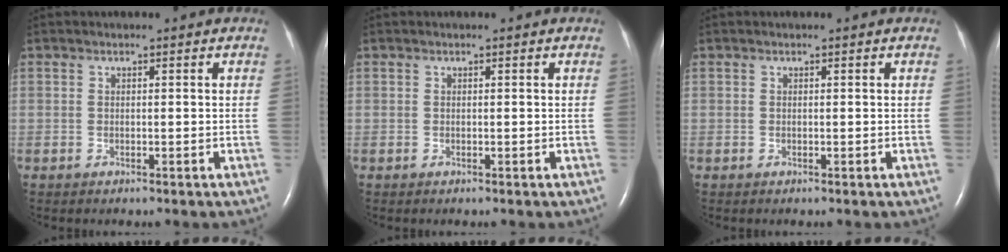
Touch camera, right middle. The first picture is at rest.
{"total": 0.0}
{"total": 0.0}